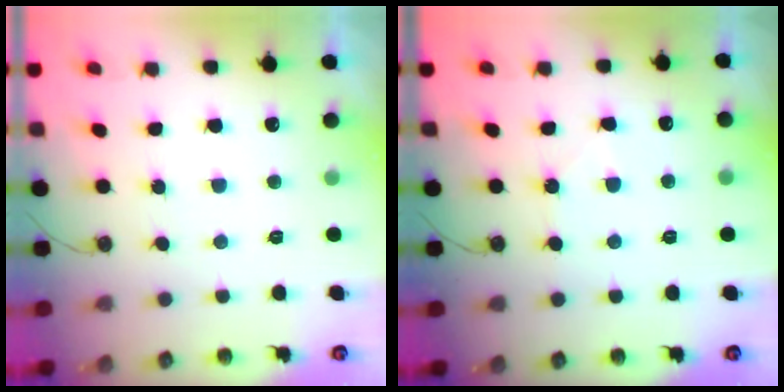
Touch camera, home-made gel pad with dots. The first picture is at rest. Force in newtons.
{"total": 5.3, "press": 5.2, "slide": 0.9}